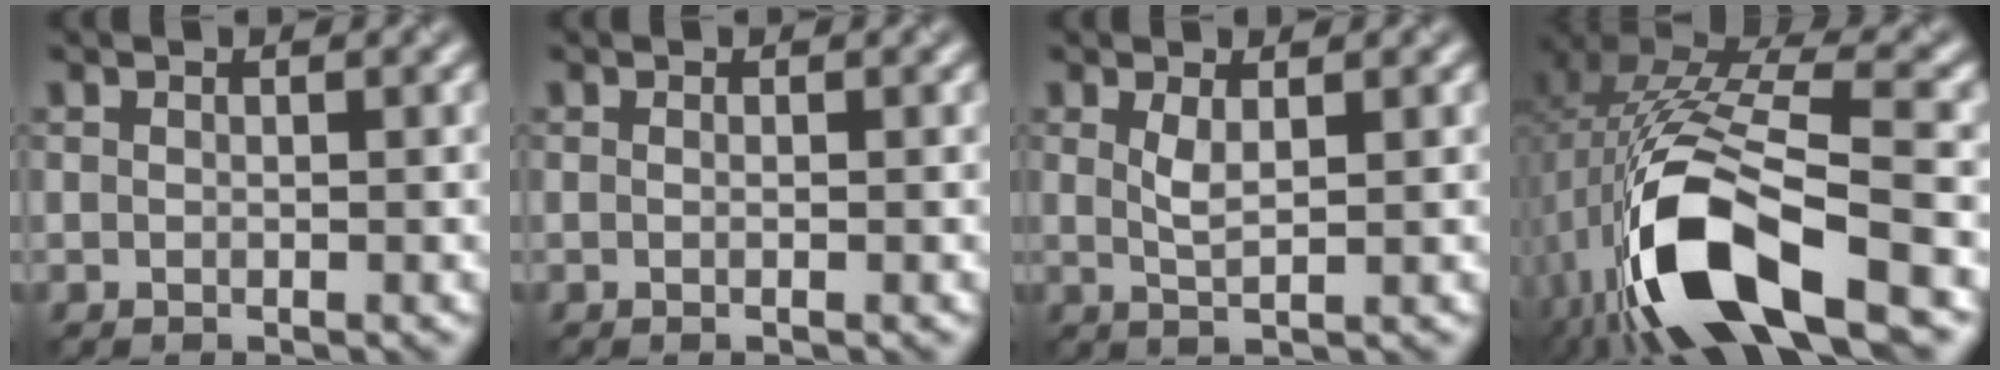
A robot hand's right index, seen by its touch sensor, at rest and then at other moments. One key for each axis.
{"total": 0.7, "fx": -0.2, "fy": 0.2, "fz": 0.6, "tx": -0.009, "ty": -0.002, "tz": -0.006}
{"total": 1.9, "fx": 0.4, "fy": 0.4, "fz": 1.8, "tx": -0.042, "ty": -0.004, "tz": 0.011}
{"total": 13.7, "fx": -4.7, "fy": 5.6, "fz": 11.6, "tx": -0.239, "ty": -0.011, "tz": -0.079}